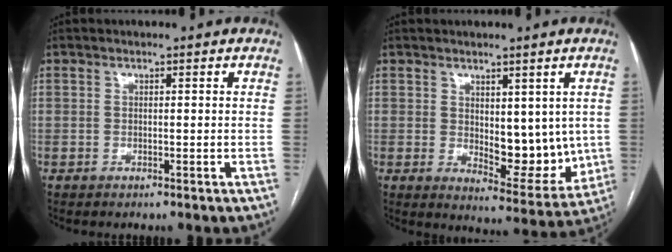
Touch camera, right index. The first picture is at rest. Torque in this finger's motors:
{"motor_torque": [0.01, 0.11, 0.12, 0.02]}